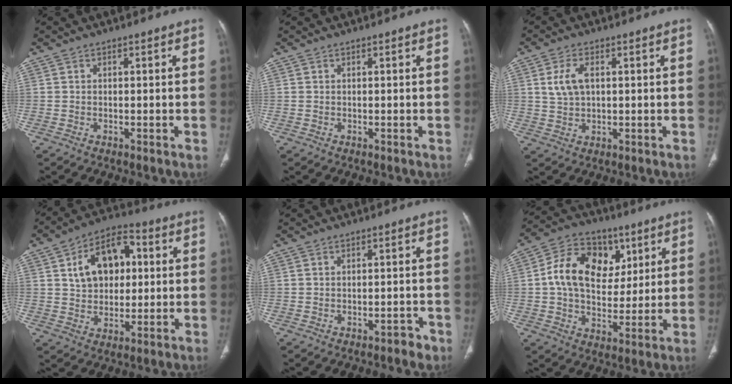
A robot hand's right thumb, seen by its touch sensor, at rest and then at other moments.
{"total": 0.0}
{"total": 5.2, "force": [1.3, 3.0, 4.1], "torque": [-0.086, 0.002, 0.027]}
{"total": 13.4, "force": [2.8, 8.9, 9.6], "torque": [-0.124, 0.014, 0.040]}
{"total": 2.3, "force": [-1.7, 1.1, 1.0], "torque": [-0.009, 0.014, -0.020]}
{"total": 15.9, "force": [4.0, 11.6, 10.0], "torque": [-0.144, 0.005, 0.063]}